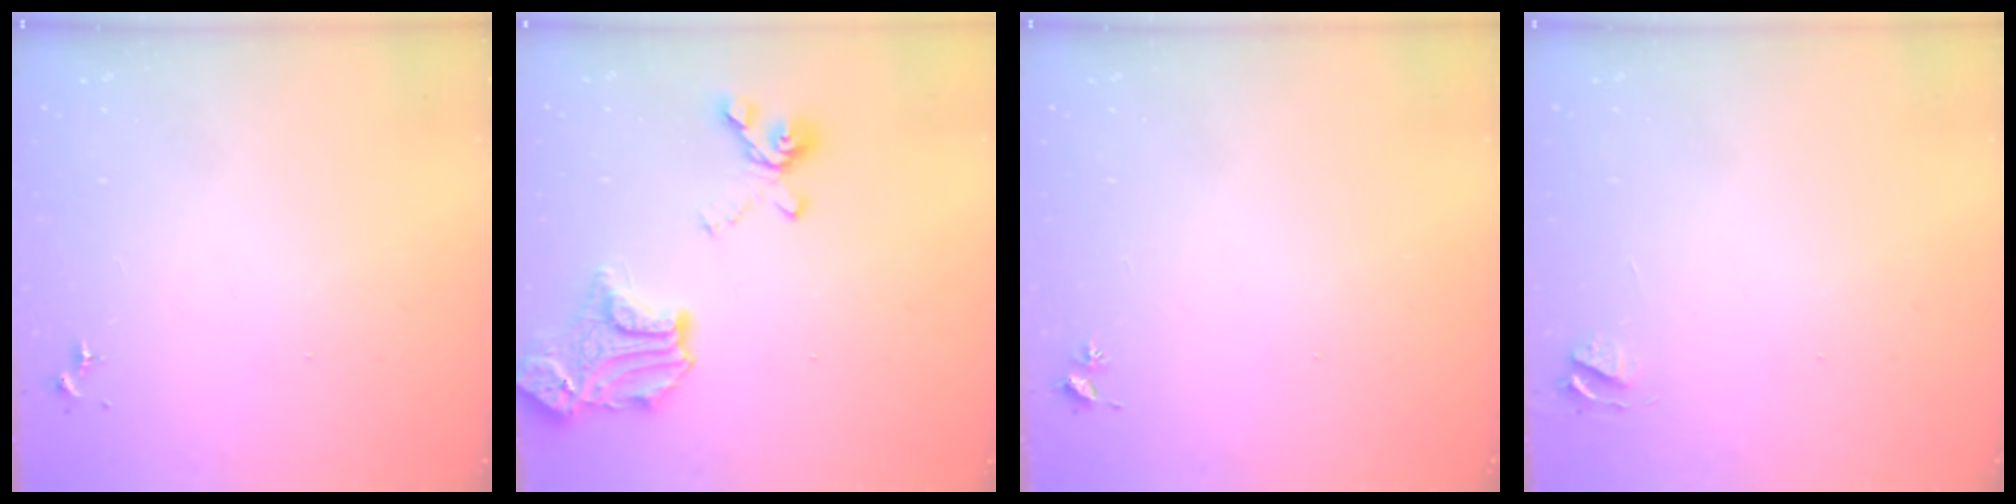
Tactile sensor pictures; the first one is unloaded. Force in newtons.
{"total": 21.0, "press": 20.9, "slide": 2.0}
{"total": 2.6, "press": 2.6, "slide": 0.3}
{"total": 3.5, "press": 3.5, "slide": 0.3}